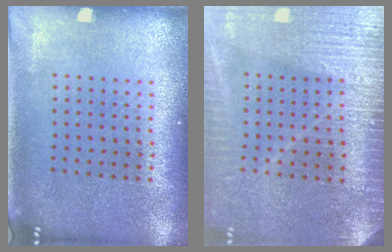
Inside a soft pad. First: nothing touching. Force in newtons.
{"total": 3.8, "press": 3.3, "slide": 1.9}